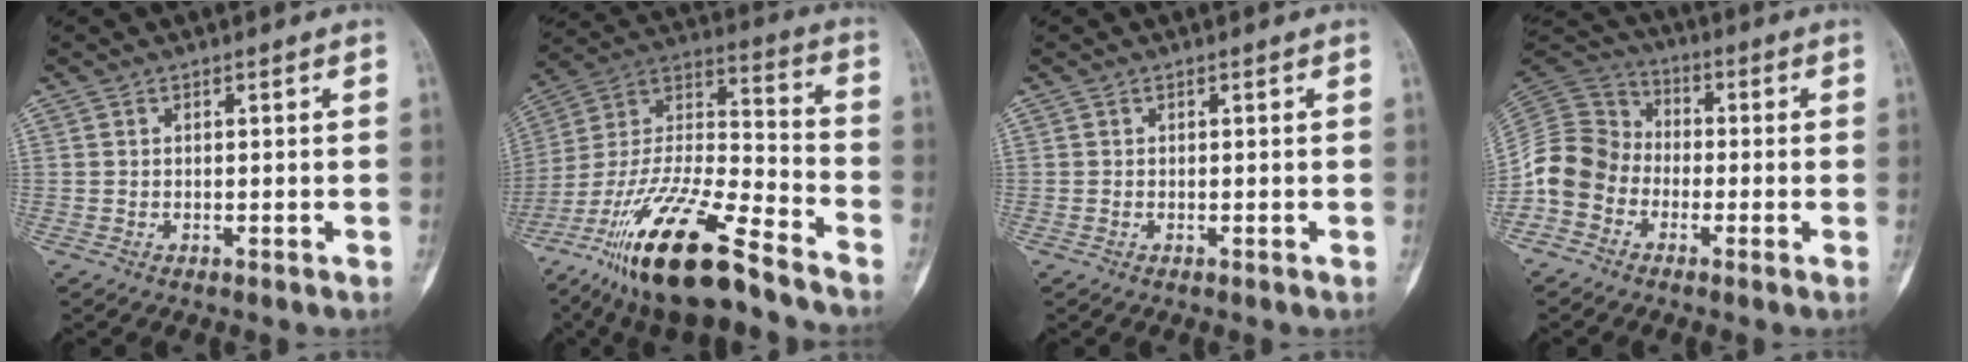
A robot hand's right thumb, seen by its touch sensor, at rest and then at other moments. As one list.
[{"total": 24.2, "force": [-16.8, 6.0, 16.3], "torque": [-0.338, 0.055, -0.305]}, {"total": 0.0}, {"total": 10.7, "force": [-3.9, 9.1, 3.9], "torque": [-0.065, 0.052, -0.088]}]